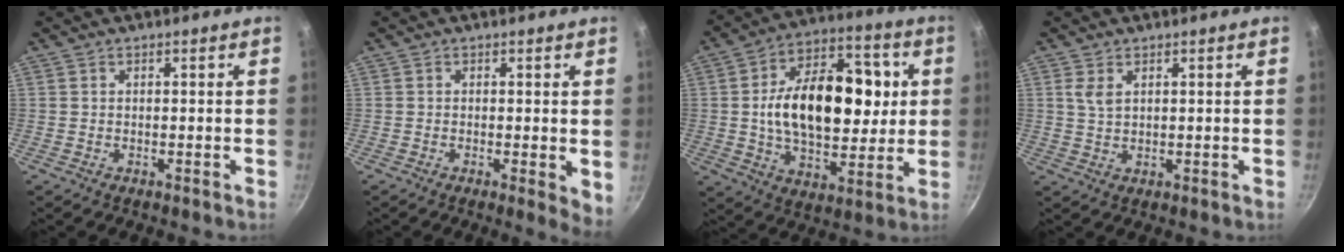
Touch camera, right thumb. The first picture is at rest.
{"total": 3.6, "force": [-0.4, 0.9, 3.5], "torque": [-0.049, -0.011, -0.009]}
{"total": 23.2, "force": [2.2, 13.5, 18.8], "torque": [-0.271, 0.010, 0.035]}
{"total": 2.7, "force": [1.2, 1.4, 1.9], "torque": [-0.038, -0.005, 0.030]}